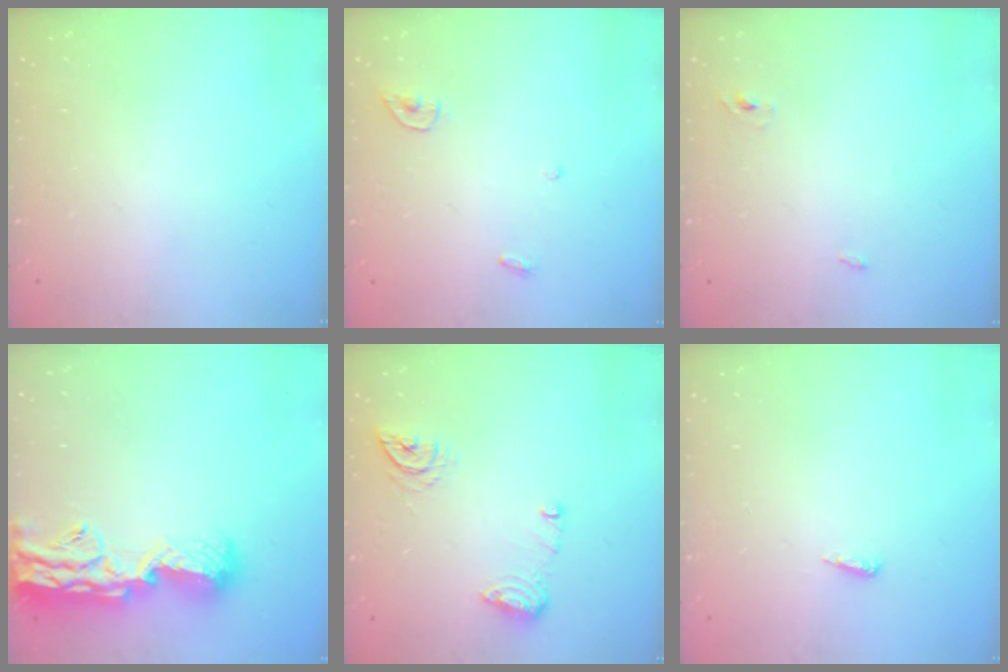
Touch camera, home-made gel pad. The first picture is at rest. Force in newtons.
{"total": 3.4, "press": 3.4, "slide": 0.3}
{"total": 2.3, "press": 2.1, "slide": 1.0}
{"total": 18.1, "press": 17.4, "slide": 5.2}
{"total": 8.9, "press": 8.9, "slide": 0.5}
{"total": 3.6, "press": 3.5, "slide": 0.6}